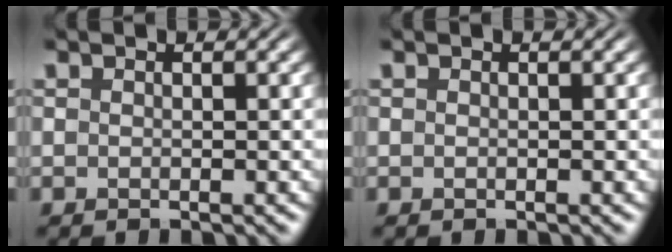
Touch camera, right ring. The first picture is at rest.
{"total": 0.0}